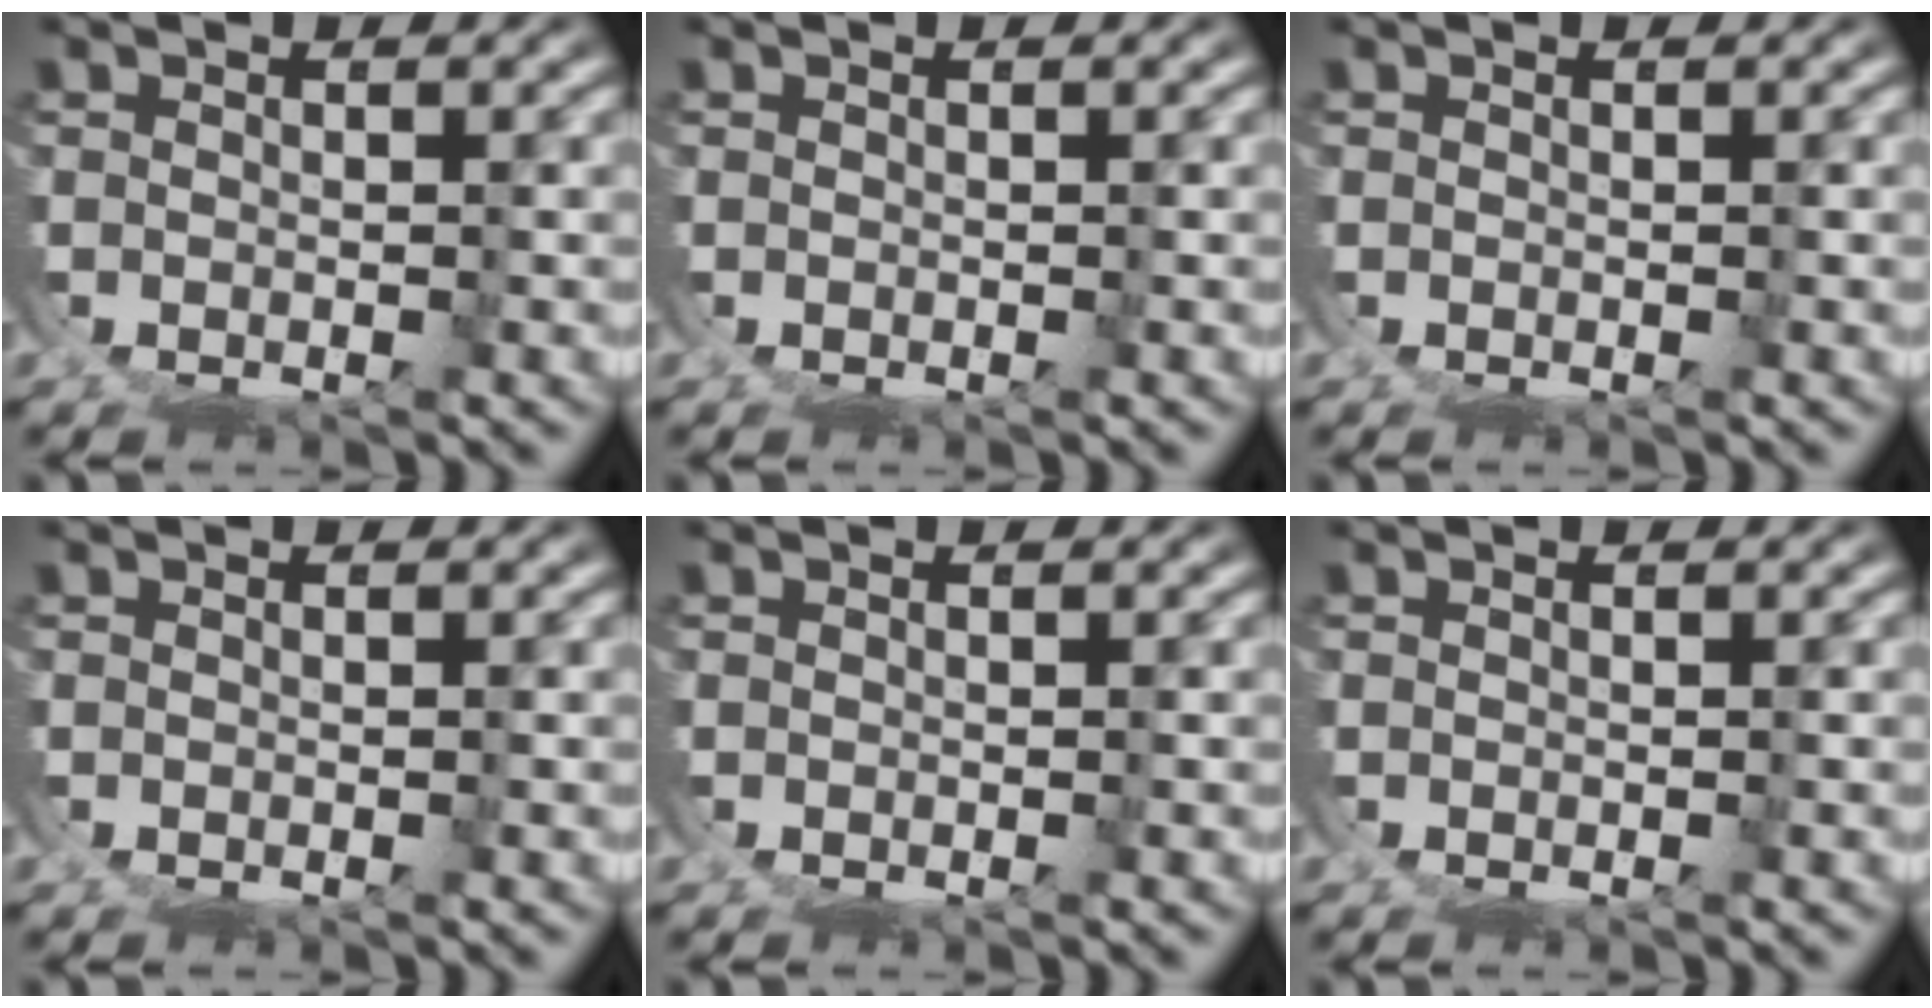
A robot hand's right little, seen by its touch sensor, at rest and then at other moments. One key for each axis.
{"total": 0.0}
{"total": 0.0}
{"total": 0.0}
{"total": 0.0}
{"total": 0.0}